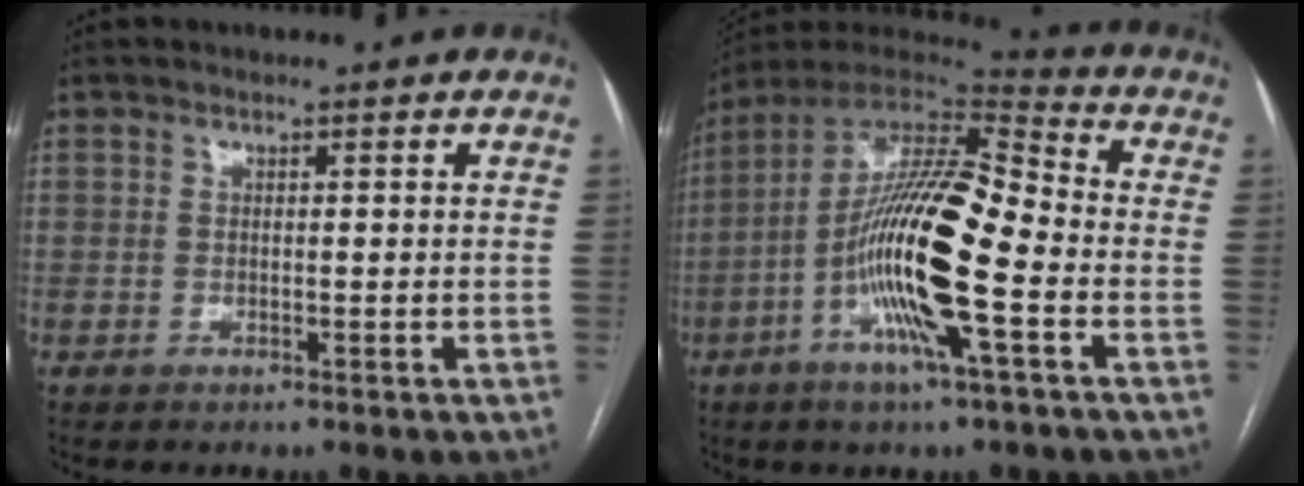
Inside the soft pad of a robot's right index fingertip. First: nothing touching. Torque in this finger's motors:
{"motor_torque": [2.14, 0.00, 0.81, 0.21]}